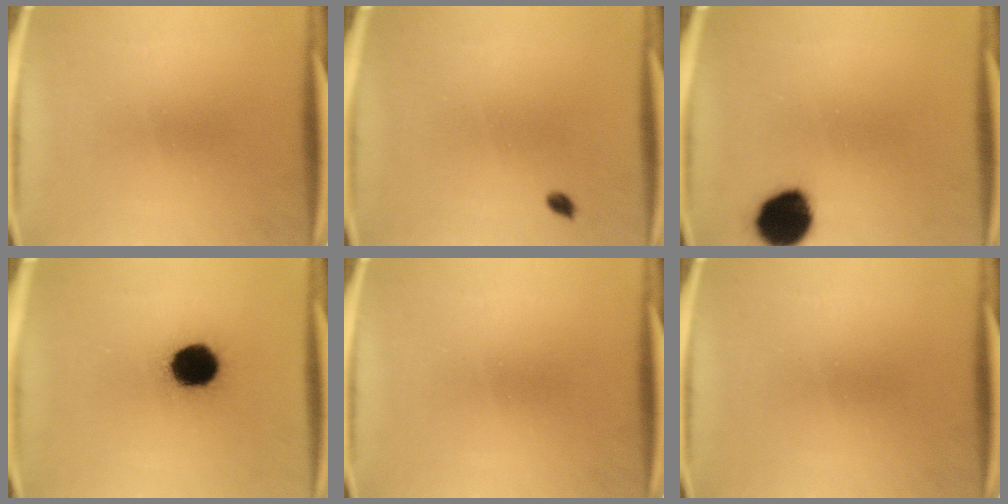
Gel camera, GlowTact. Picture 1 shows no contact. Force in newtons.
{"total": 1.0}
{"total": 11.9}
{"total": 13.9}
{"total": 0.0}
{"total": 0.0}